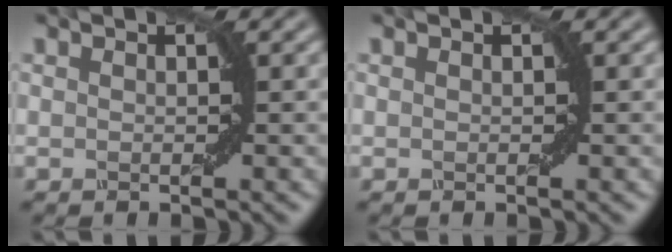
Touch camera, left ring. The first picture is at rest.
{"total": 0.0}